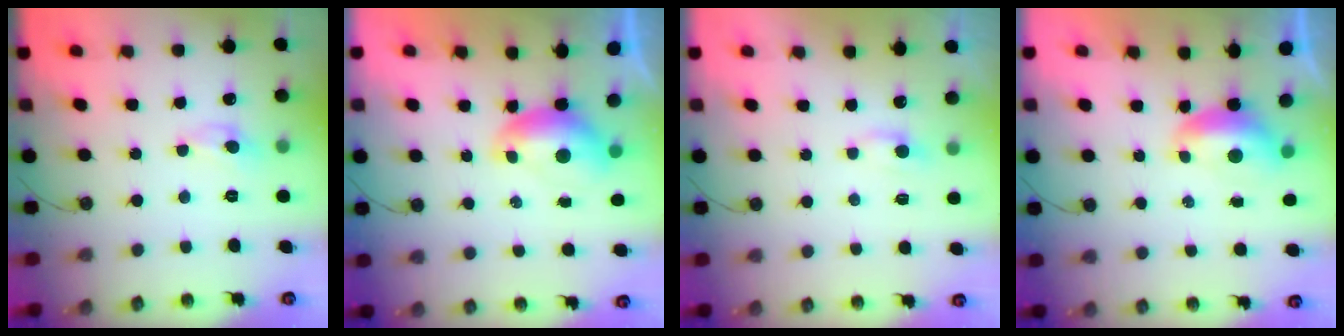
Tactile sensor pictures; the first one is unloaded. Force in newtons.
{"total": 0.6, "press": 0.6, "slide": 0.2}
{"total": 1.5, "press": 1.4, "slide": 0.4}
{"total": 1.0, "press": 0.8, "slide": 0.6}